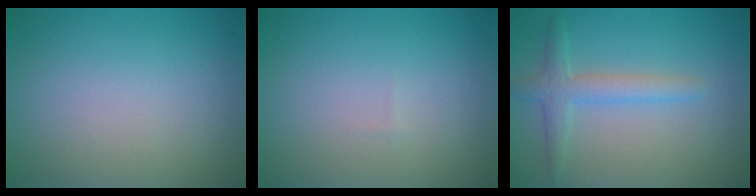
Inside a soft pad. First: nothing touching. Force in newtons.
{"total": 0.0}
{"total": 2.8, "press": 2.8, "slide": 0.2}